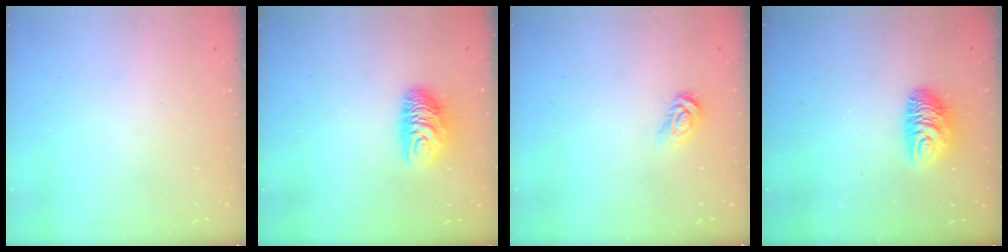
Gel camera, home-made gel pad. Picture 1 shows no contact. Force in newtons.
{"total": 9.6, "press": 9.6, "slide": 1.0}
{"total": 4.1, "press": 4.1, "slide": 0.3}
{"total": 9.0, "press": 9.0, "slide": 0.5}